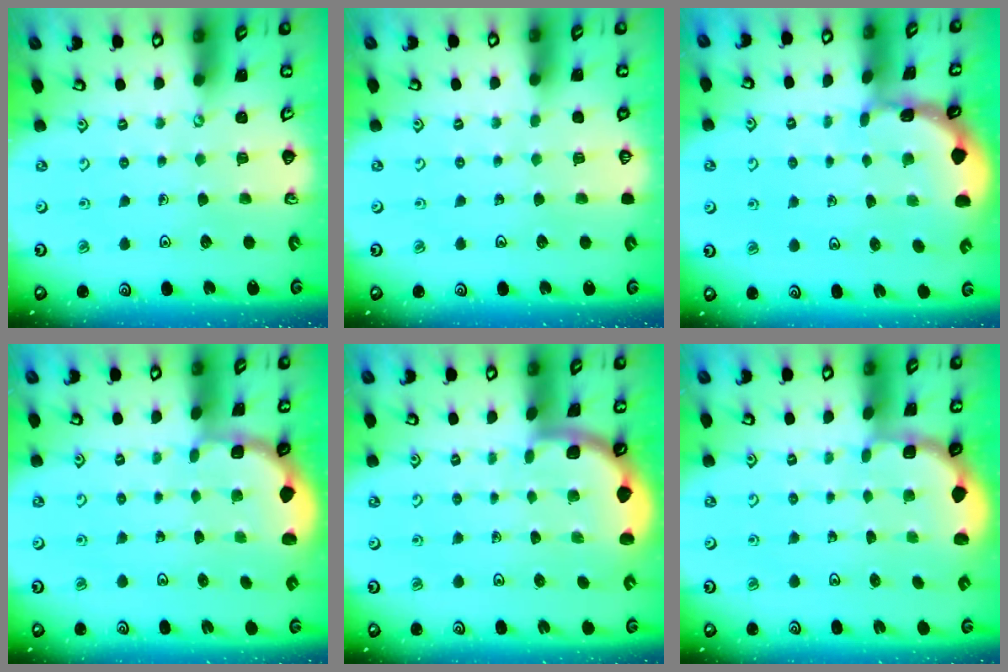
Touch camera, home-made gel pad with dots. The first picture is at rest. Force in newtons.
{"total": 0.0}
{"total": 1.4, "press": 1.4, "slide": 0.1}
{"total": 1.8, "press": 1.7, "slide": 0.7}
{"total": 1.7, "press": 1.7, "slide": 0.1}
{"total": 1.9, "press": 1.7, "slide": 0.7}